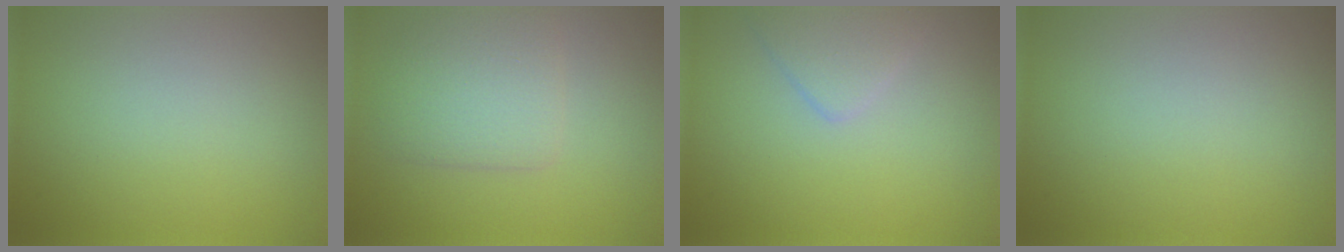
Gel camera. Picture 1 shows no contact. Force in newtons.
{"total": 3.4, "press": 3.4, "slide": 0.1}
{"total": 2.1, "press": 2.1, "slide": 0.1}
{"total": 0.0}